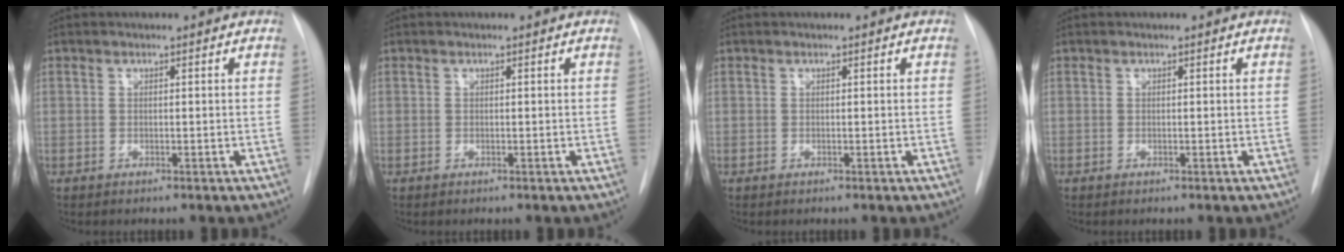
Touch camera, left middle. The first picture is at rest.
{"total": 0.0}
{"total": 0.0}
{"total": 0.0}